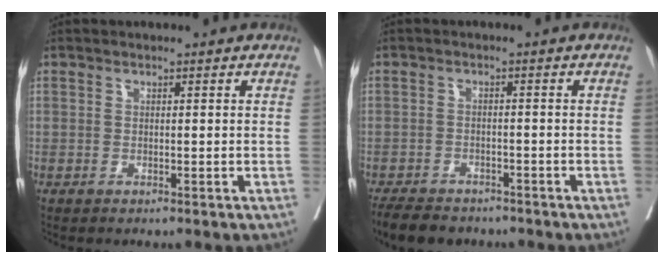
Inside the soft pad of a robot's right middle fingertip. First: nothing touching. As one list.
[{"total": 7.4, "force": [-6.4, 2.8, 2.7], "torque": [-0.043, -0.009, -0.095]}]